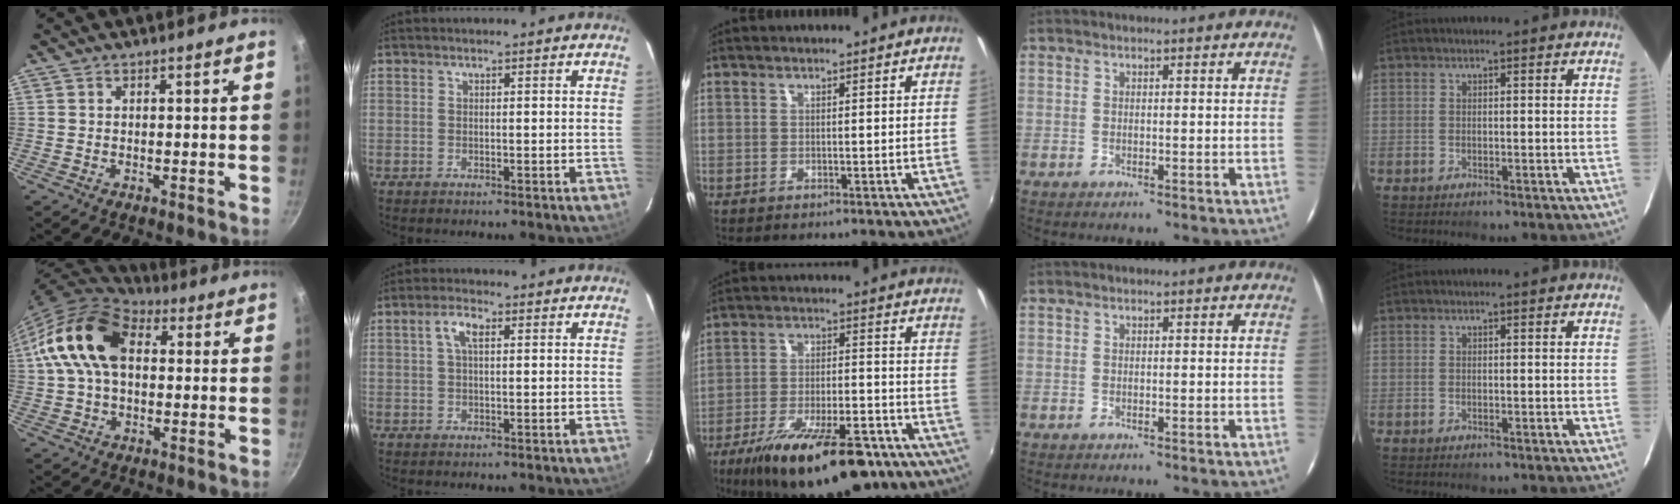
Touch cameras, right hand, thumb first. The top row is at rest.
{"thumb": {"total": 16.5, "force": [2.6, 10.9, 12.0], "torque": [-0.206, 0.025, 0.029]}, "index": {"total": 3.3, "force": [0.9, 1.4, 2.9], "torque": [-0.058, 0.011, 0.017]}, "middle": {"total": 20.8, "force": [-14.0, 6.8, 13.8], "torque": [-0.236, -0.032, -0.206]}}